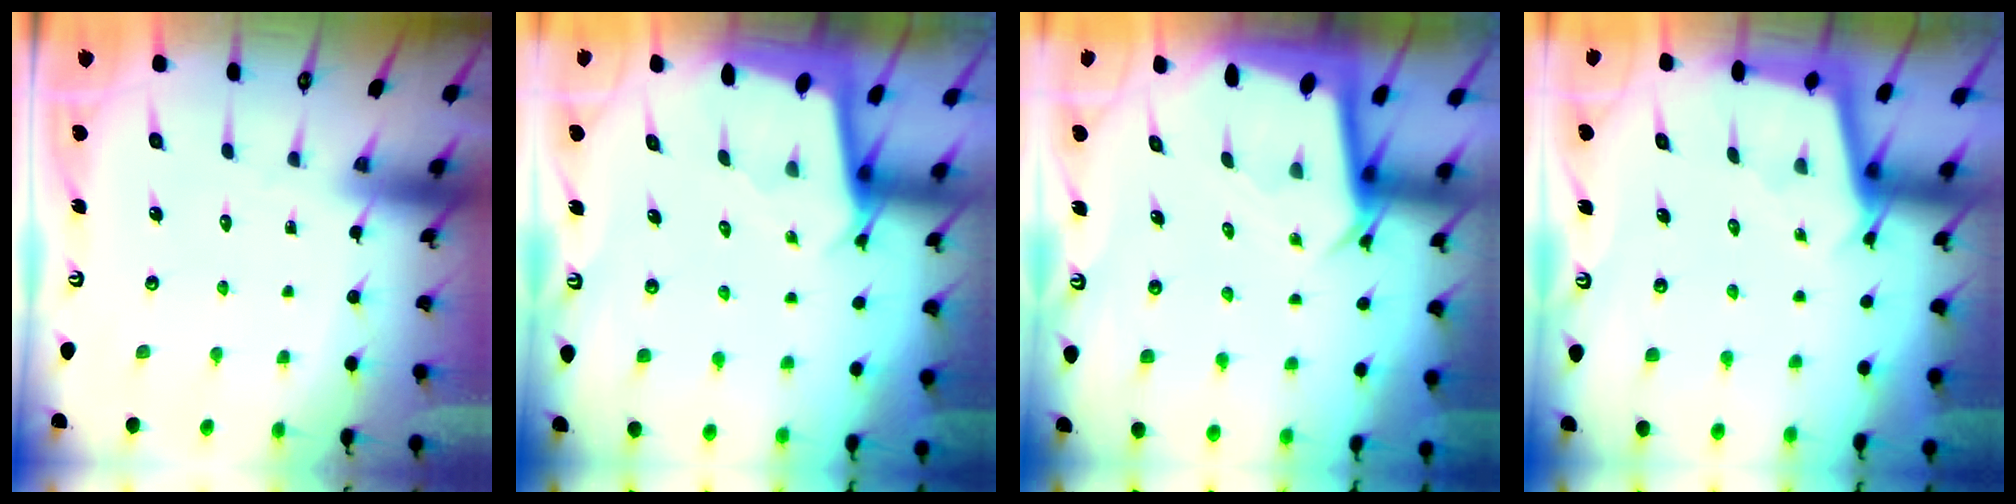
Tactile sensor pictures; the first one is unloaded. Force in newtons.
{"total": 2.4, "press": 2.4, "slide": 0.1}
{"total": 3.2, "press": 3.2, "slide": 0.4}
{"total": 2.9, "press": 2.9, "slide": 0.3}